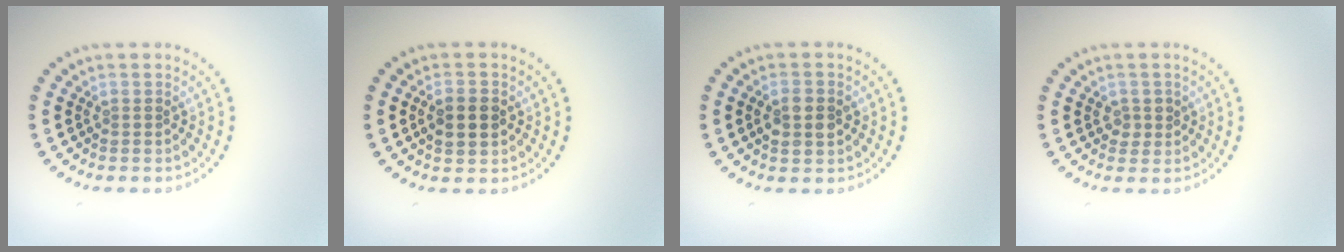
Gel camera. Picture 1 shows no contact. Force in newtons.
{"total": 2.7, "press": 2.7, "slide": 0.2}
{"total": 2.6, "press": 2.5, "slide": 0.2}
{"total": 1.5, "press": 1.3, "slide": 0.6}